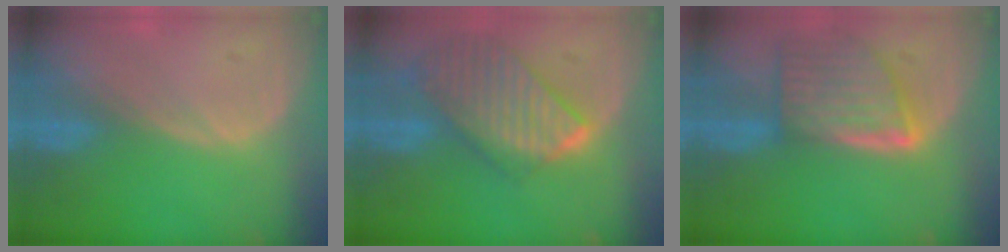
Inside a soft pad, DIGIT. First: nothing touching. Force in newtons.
{"total": 9.7, "press": 8.4, "slide": 4.9}
{"total": 8.2, "press": 7.4, "slide": 3.4}